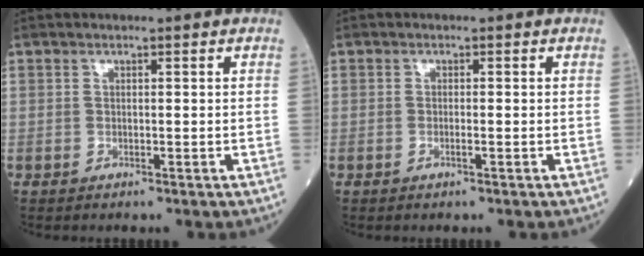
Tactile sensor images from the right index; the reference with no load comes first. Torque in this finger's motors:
{"motor_torque": [-0.21, 0.05, -0.07, -0.01]}